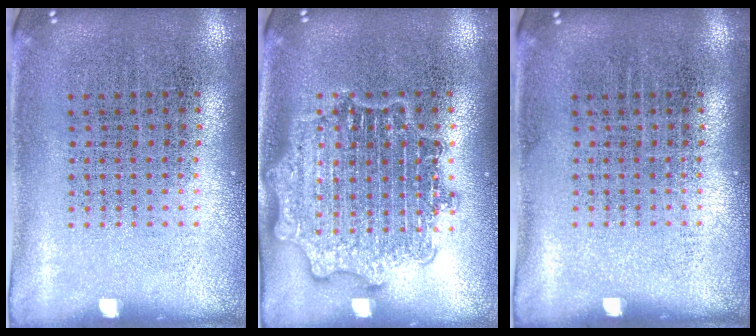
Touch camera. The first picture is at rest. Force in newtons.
{"total": 2.8, "press": 2.8, "slide": 0.4}
{"total": 0.0}